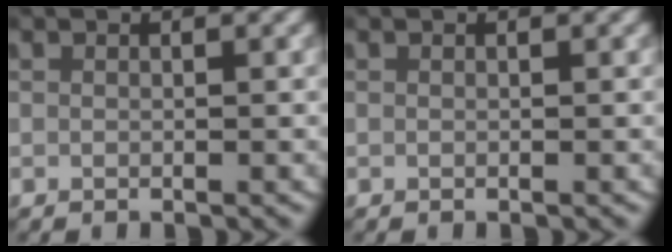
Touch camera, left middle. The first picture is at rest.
{"total": 0.0}